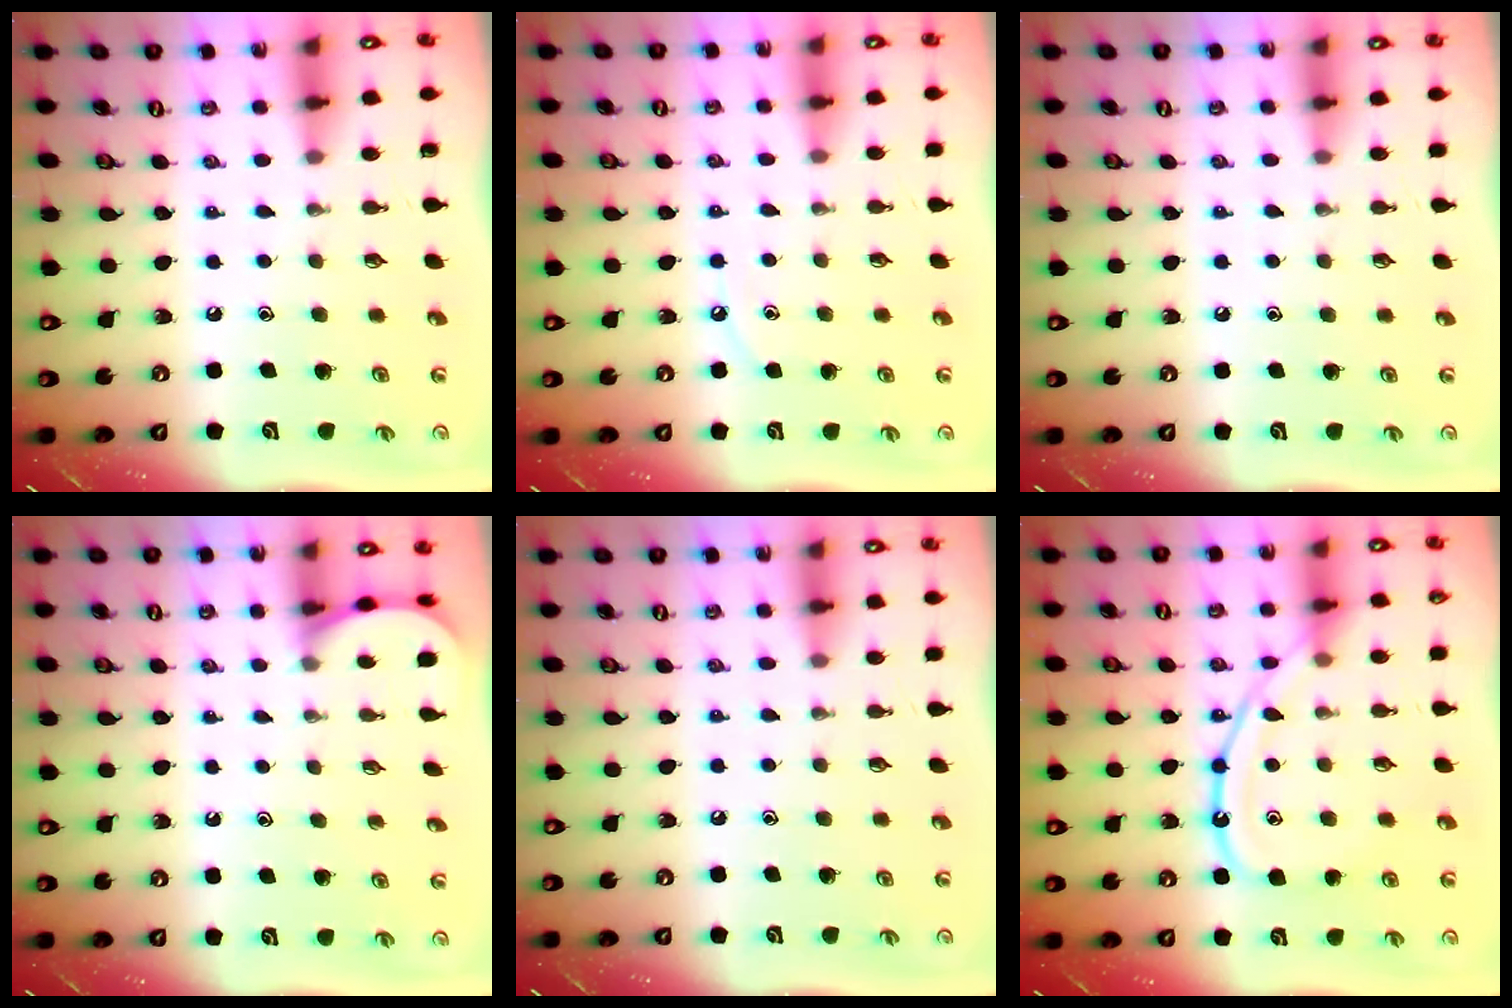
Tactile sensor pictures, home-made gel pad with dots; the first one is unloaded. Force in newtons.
{"total": 4.6, "press": 4.5, "slide": 0.6}
{"total": 4.1, "press": 4.0, "slide": 0.6}
{"total": 1.4, "press": 1.4, "slide": 0.1}
{"total": 4.0, "press": 4.0, "slide": 0.6}
{"total": 13.2, "press": 13.2, "slide": 1.2}